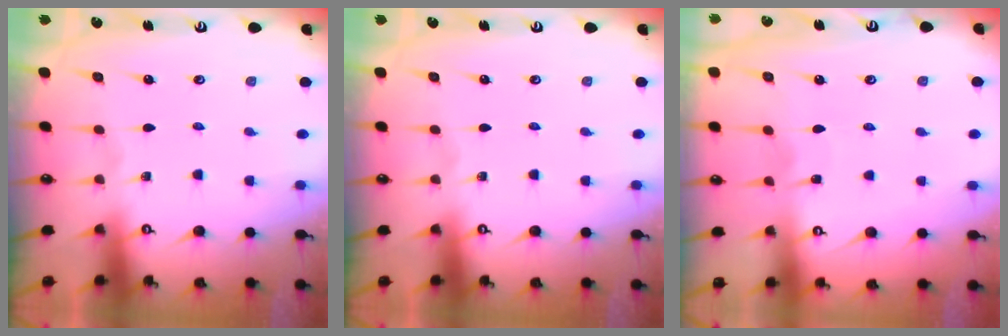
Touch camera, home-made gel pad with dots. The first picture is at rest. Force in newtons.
{"total": 0.0}
{"total": 4.5, "press": 4.5, "slide": 0.4}